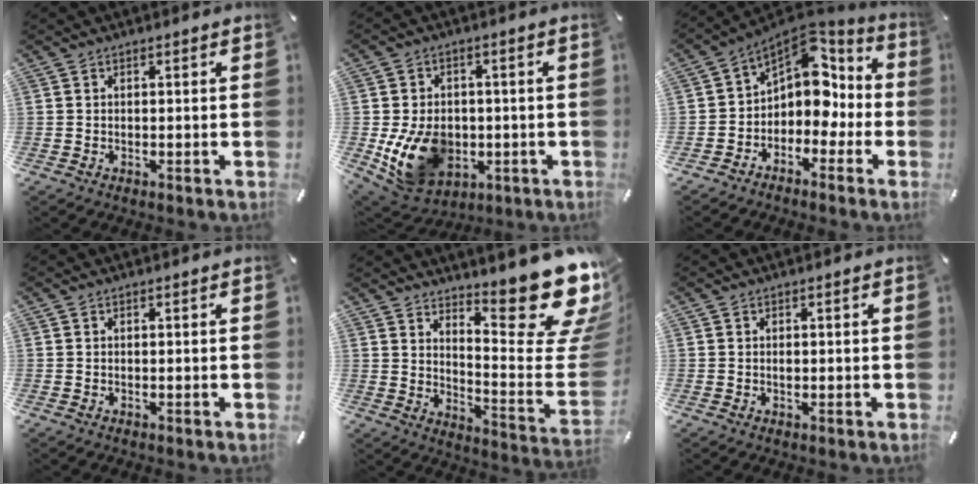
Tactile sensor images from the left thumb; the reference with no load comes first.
{"total": 14.1, "force": [-2.8, 10.8, 8.6], "torque": [-0.178, 0.001, -0.047]}
{"total": 9.4, "force": [2.8, 7.4, 5.1], "torque": [-0.077, -0.029, 0.054]}
{"total": 0.0}
{"total": 22.1, "force": [15.7, 6.3, 14.3], "torque": [-0.165, -0.136, 0.256]}
{"total": 0.6, "force": [0.0, 0.4, 0.5], "torque": [-0.011, -0.001, 0.000]}